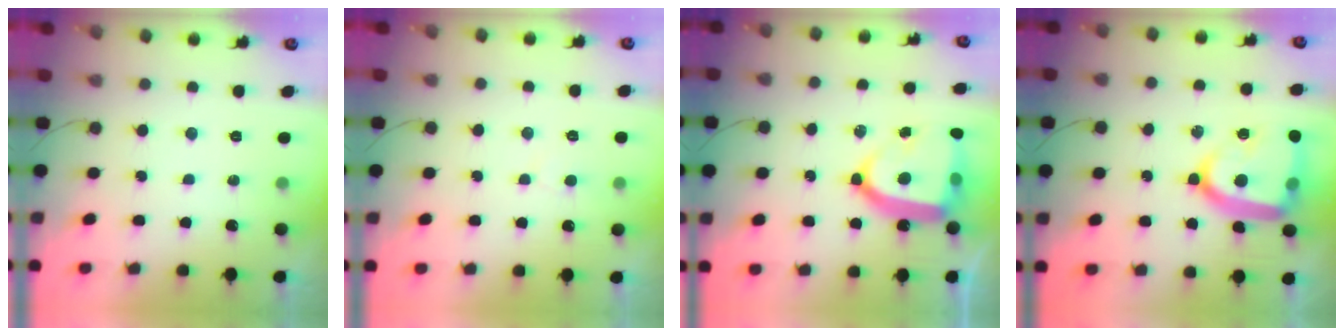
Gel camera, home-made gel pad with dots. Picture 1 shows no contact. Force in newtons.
{"total": 3.7, "press": 3.7, "slide": 0.4}
{"total": 18.2, "press": 18.2, "slide": 0.7}
{"total": 19.2, "press": 19.1, "slide": 1.7}